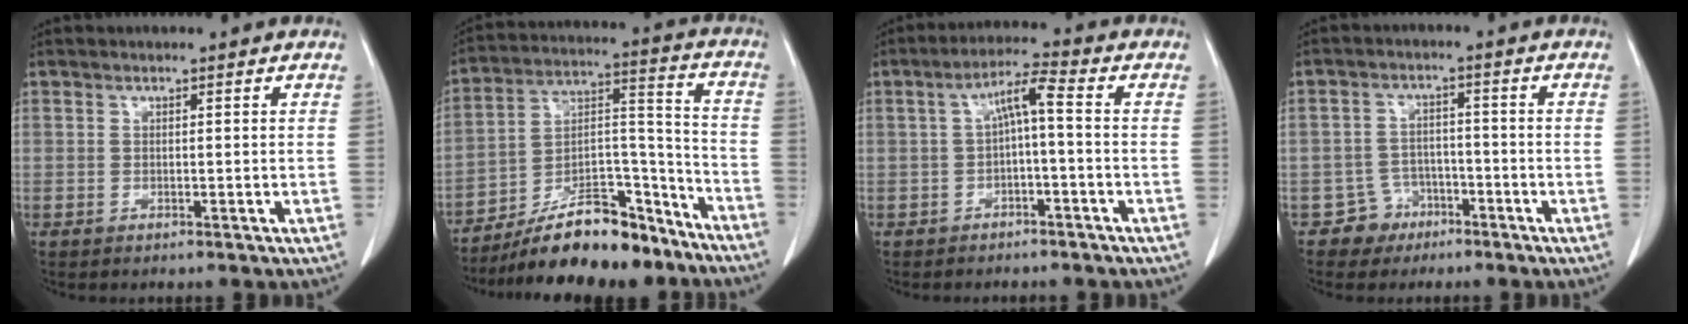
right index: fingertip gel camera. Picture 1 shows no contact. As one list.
[{"total": 18.1, "force": [-14.8, 4.7, 9.2], "torque": [-0.158, 0.026, -0.251]}, {"total": 5.0, "force": [-0.3, 0.6, 5.0], "torque": [-0.087, 0.025, -0.003]}, {"total": 4.6, "force": [-2.7, 3.8, -0.3], "torque": [0.012, 0.015, -0.042]}]